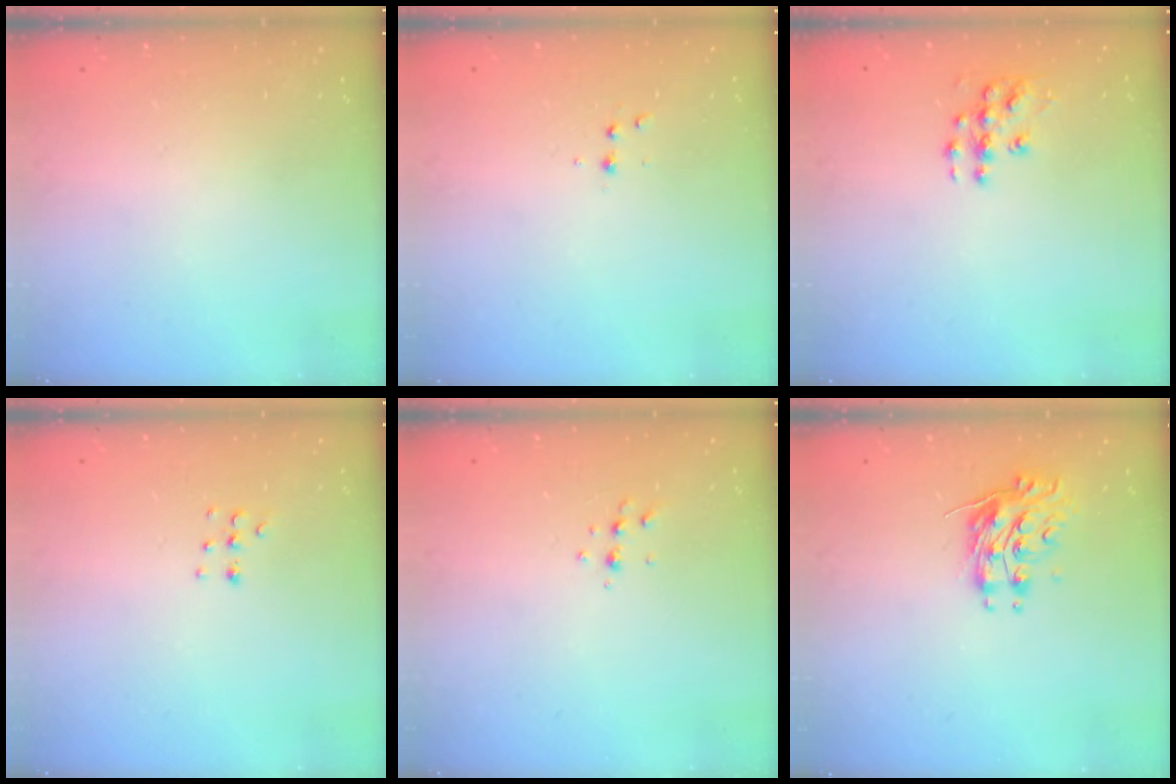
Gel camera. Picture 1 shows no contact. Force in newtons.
{"total": 2.9, "press": 2.7, "slide": 1.1}
{"total": 7.8, "press": 7.8, "slide": 0.4}
{"total": 3.9, "press": 3.8, "slide": 1.0}
{"total": 4.3, "press": 4.2, "slide": 0.6}
{"total": 10.4, "press": 10.4, "slide": 0.5}